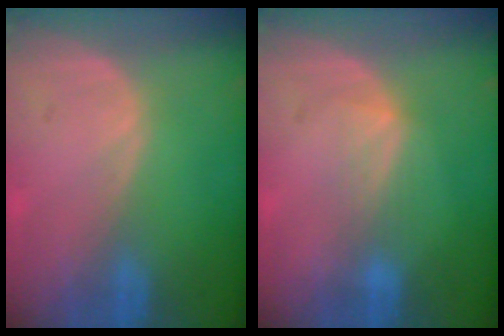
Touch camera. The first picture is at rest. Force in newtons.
{"total": 2.7, "press": 2.7, "slide": 0.4}